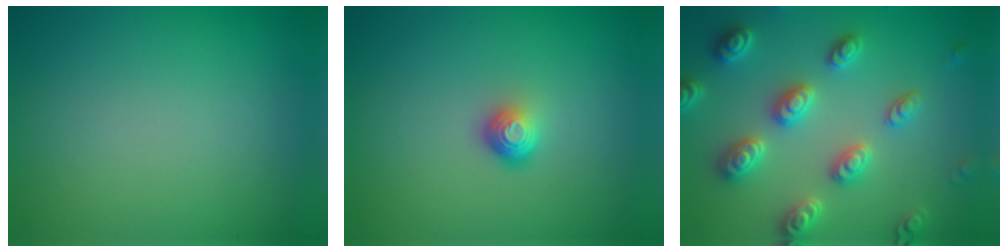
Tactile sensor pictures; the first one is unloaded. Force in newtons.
{"total": 1.8, "press": 1.2, "slide": 1.4}
{"total": 4.5, "press": 4.4, "slide": 1.2}